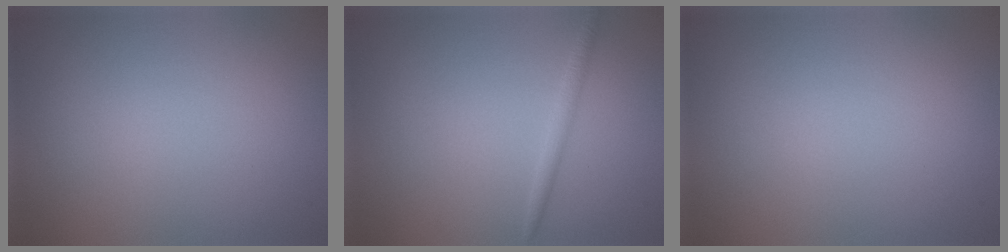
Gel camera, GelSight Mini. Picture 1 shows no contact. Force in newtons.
{"total": 1.2, "press": 1.2, "slide": 0.1}
{"total": 0.0}